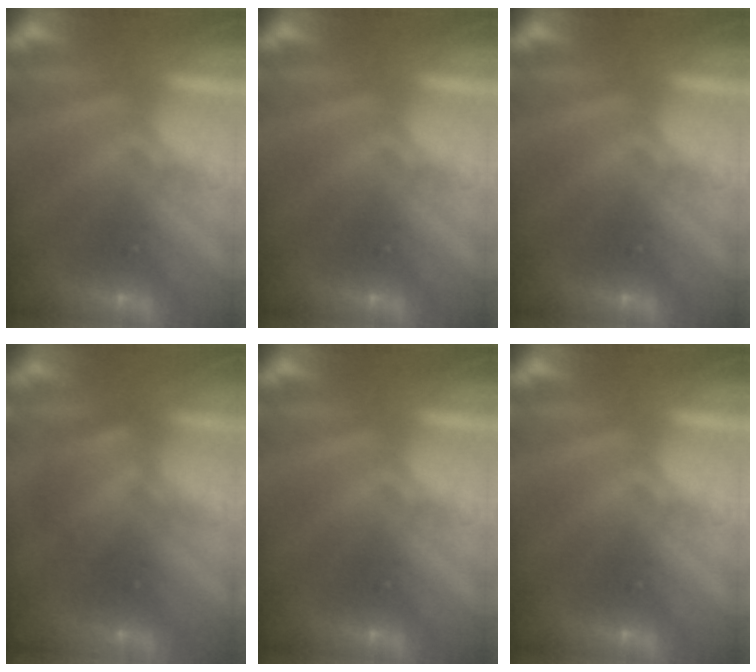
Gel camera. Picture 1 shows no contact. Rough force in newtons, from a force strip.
{"total": 0.0}
{"total": 0.0}
{"total": 2.5}
{"total": 0.0}
{"total": 0.0}